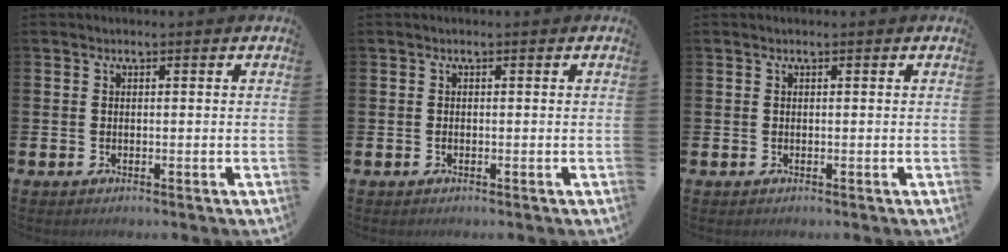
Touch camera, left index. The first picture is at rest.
{"total": 0.0}
{"total": 0.0}